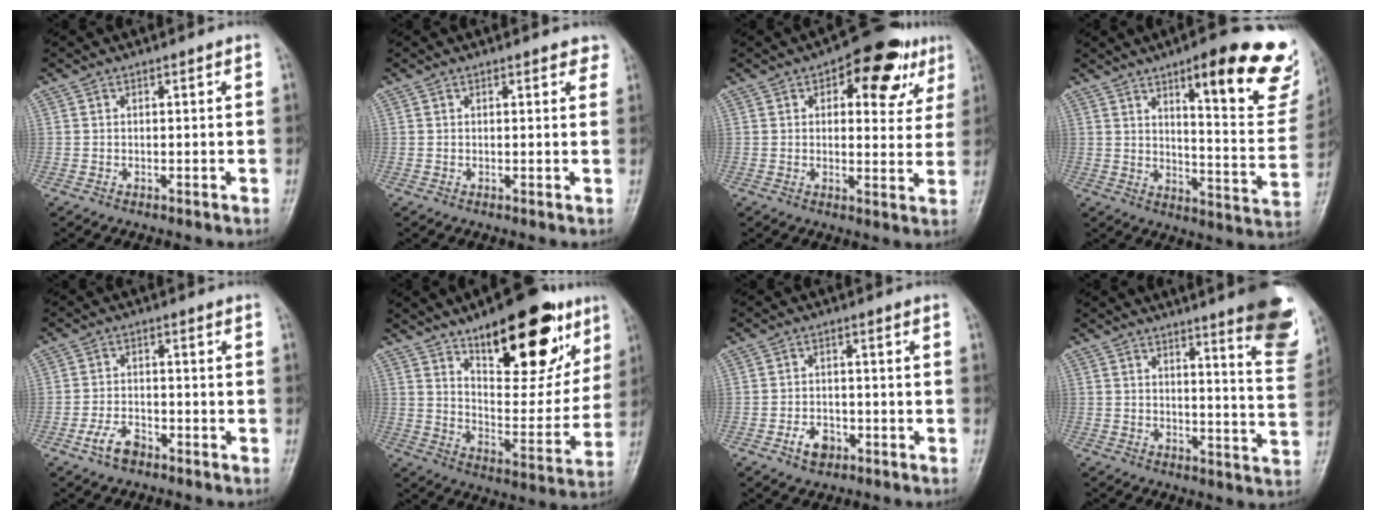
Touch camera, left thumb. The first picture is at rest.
{"total": 2.0, "force": [1.5, 1.1, 0.9], "torque": [0.013, -0.002, 0.009]}
{"total": 13.4, "force": [6.1, 6.8, 9.8], "torque": [-0.074, -0.007, 0.074]}
{"total": 23.6, "force": [14.0, 6.1, 18.0], "torque": [-0.190, -0.071, 0.187]}
{"total": 4.5, "force": [-2.8, 2.4, 2.6], "torque": [-0.048, 0.019, -0.052]}
{"total": 23.5, "force": [13.3, 9.8, 16.8], "torque": [-0.188, -0.055, 0.207]}
{"total": 4.3, "force": [-2.1, 3.0, 2.3], "torque": [-0.027, 0.015, -0.035]}
{"total": 14.3, "force": [9.1, 2.1, 10.8], "torque": [-0.108, -0.058, 0.104]}